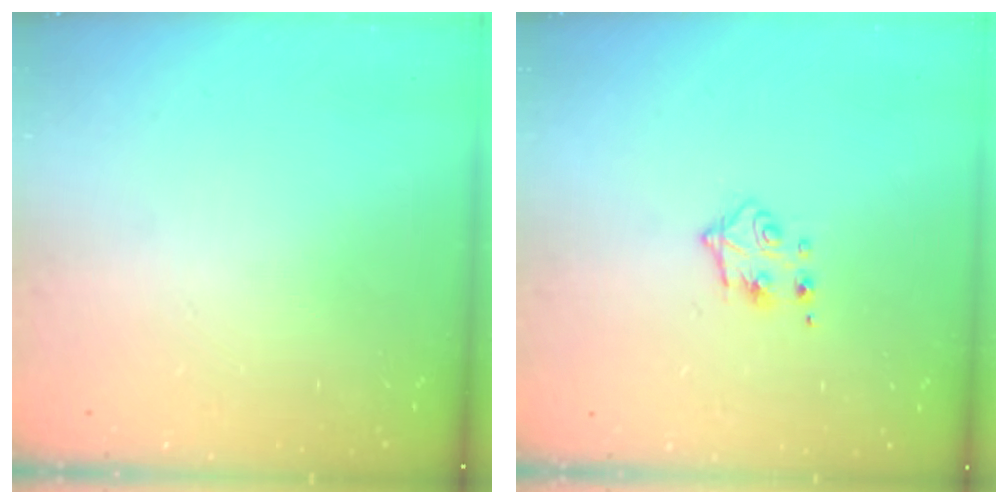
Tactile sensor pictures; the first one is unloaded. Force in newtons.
{"total": 4.5, "press": 4.4, "slide": 0.9}